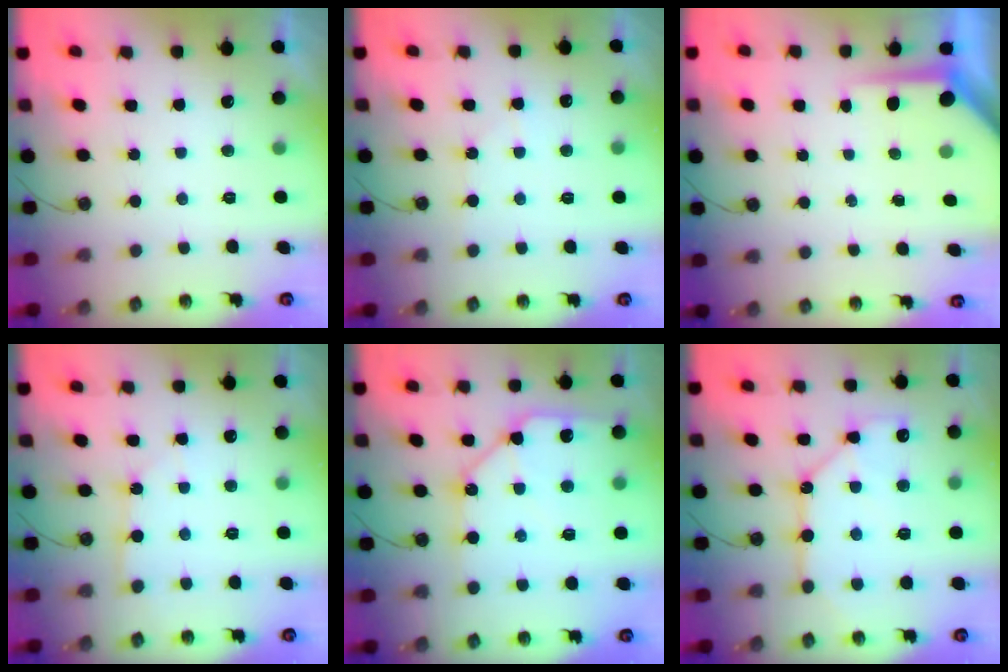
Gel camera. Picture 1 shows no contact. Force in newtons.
{"total": 4.7, "press": 4.7, "slide": 0.5}
{"total": 5.6, "press": 5.6, "slide": 0.5}
{"total": 3.8, "press": 3.8, "slide": 0.5}
{"total": 11.9, "press": 11.8, "slide": 1.6}
{"total": 11.1, "press": 11.1, "slide": 1.1}